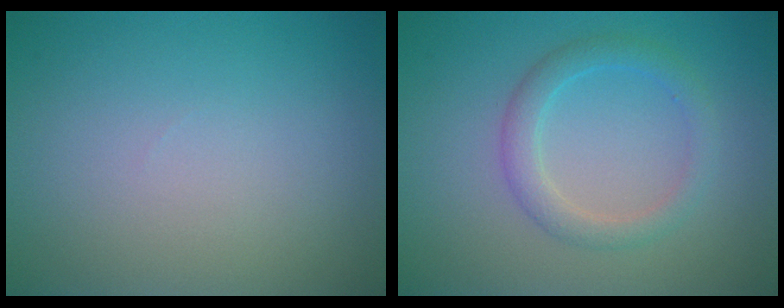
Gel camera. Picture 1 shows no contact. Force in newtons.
{"total": 2.6, "press": 2.6, "slide": 0.1}